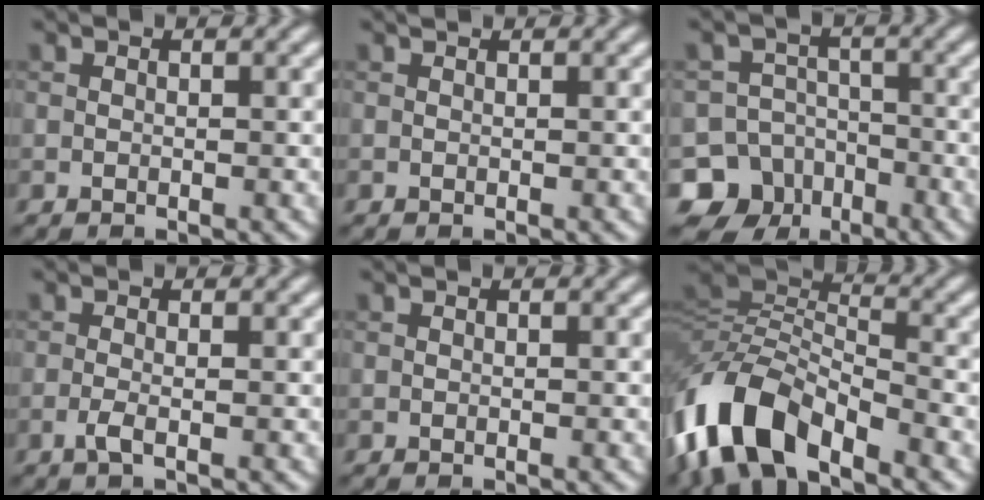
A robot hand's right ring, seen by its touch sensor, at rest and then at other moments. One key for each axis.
{"total": 0.0}
{"total": 11.4, "fx": -6.9, "fy": 8.9, "fz": 1.8, "tx": -0.027, "ty": -0.037, "tz": -0.131}
{"total": 1.5, "fx": -0.6, "fy": 0.4, "fz": 1.3, "tx": -0.027, "ty": -0.003, "tz": -0.015}
{"total": 0.0}
{"total": 9.5, "fx": -5.4, "fy": 4.4, "fz": 6.5, "tx": -0.129, "ty": 0.004, "tz": -0.119}